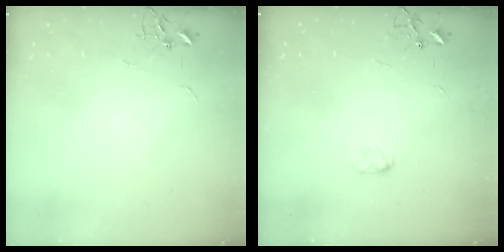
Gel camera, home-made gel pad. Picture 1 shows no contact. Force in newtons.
{"total": 3.9, "press": 3.9, "slide": 0.4}